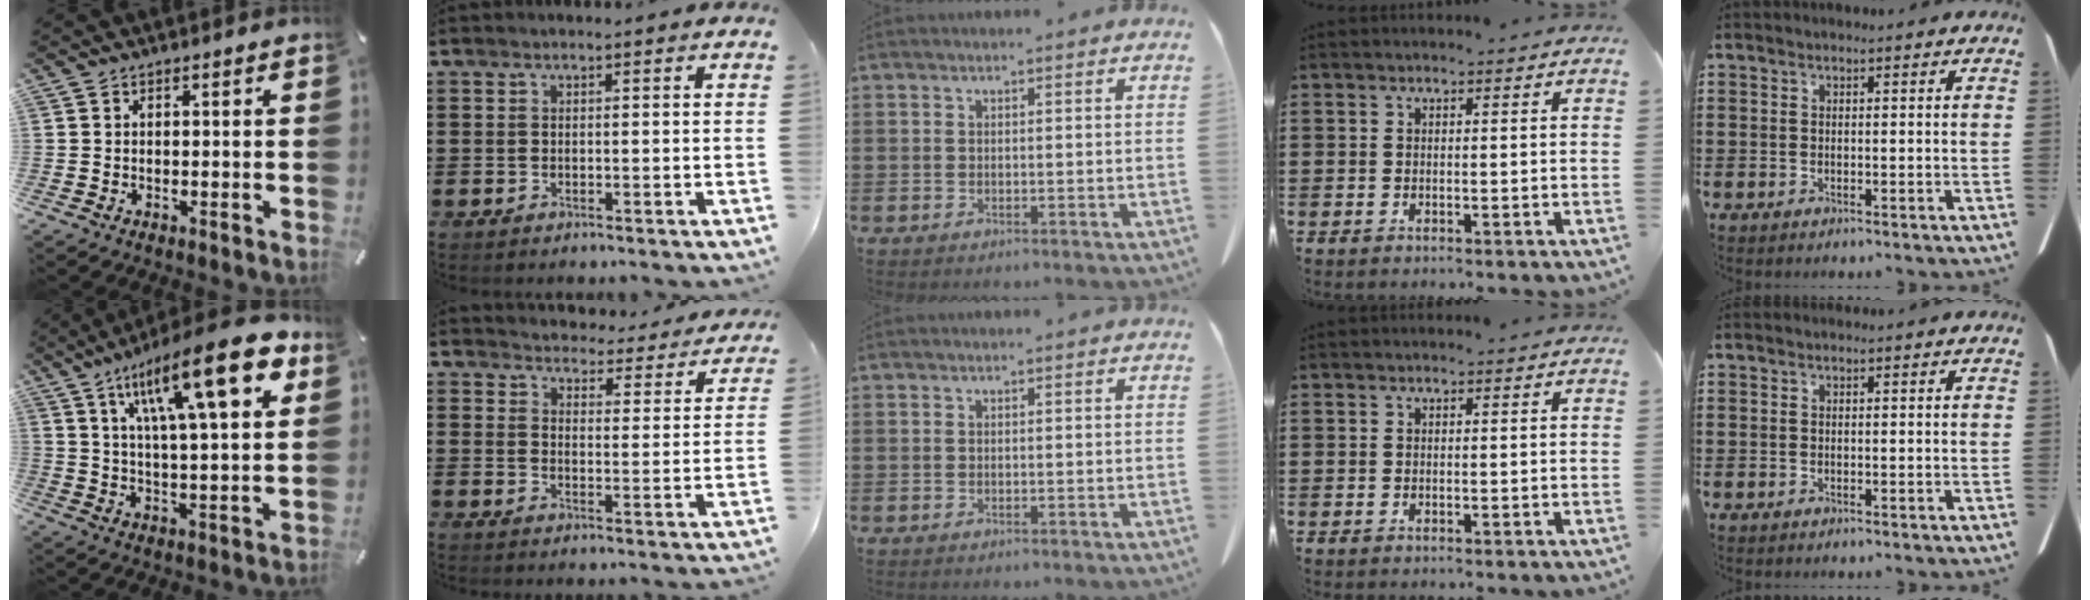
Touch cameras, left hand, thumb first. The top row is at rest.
{"thumb": {"total": 21.6, "force": [11.5, 5.4, 17.4], "torque": [-0.281, -0.050, 0.175]}, "index": {"total": 4.4, "force": [4.3, 0.3, -0.1], "torque": [-0.017, -0.039, 0.072]}}